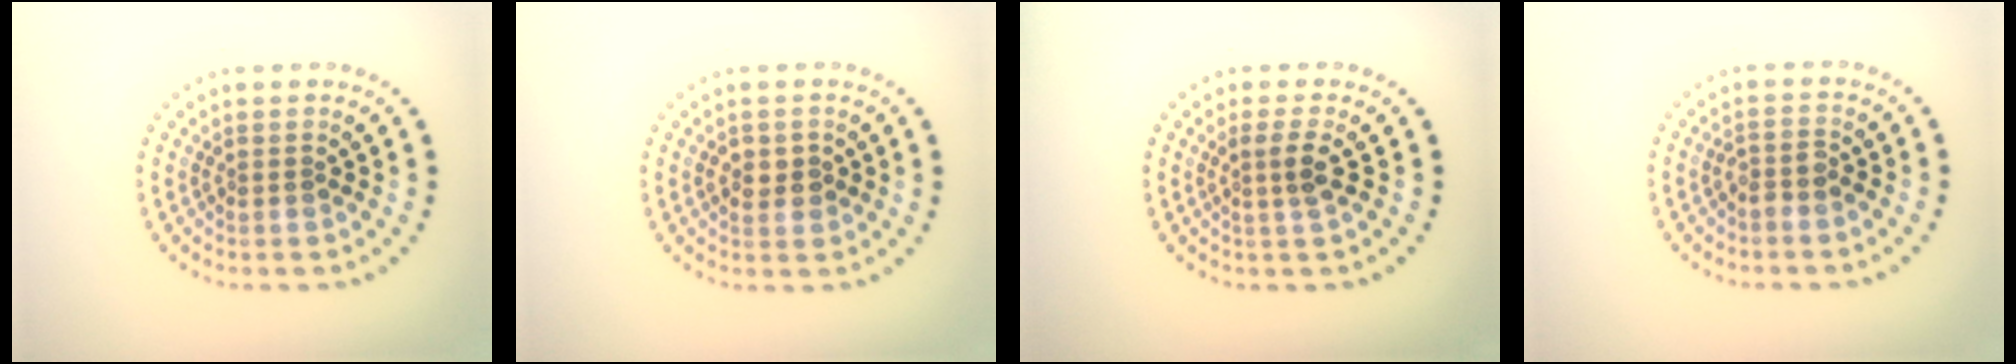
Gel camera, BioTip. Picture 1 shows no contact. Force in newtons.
{"total": 1.7, "press": 1.7, "slide": 0.1}
{"total": 1.8, "press": 1.5, "slide": 1.0}
{"total": 1.4, "press": 1.1, "slide": 0.8}